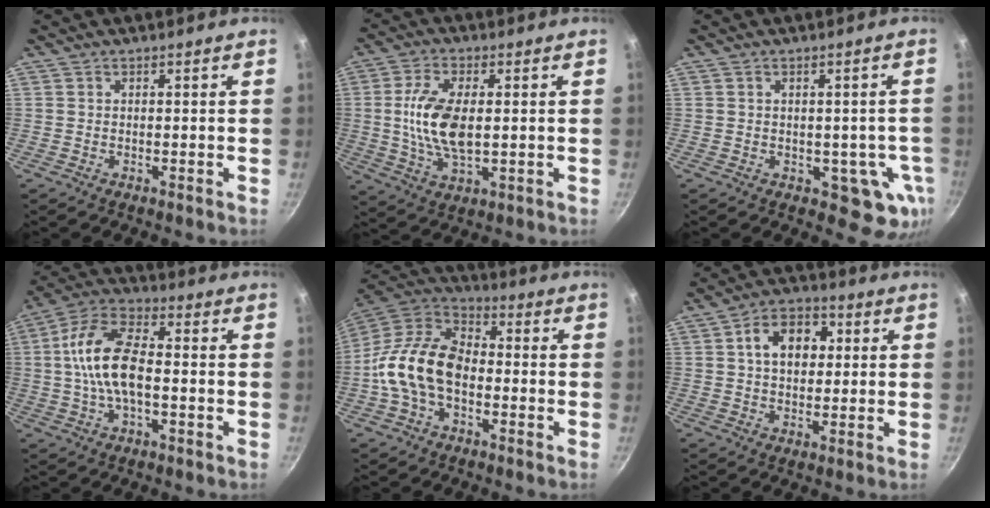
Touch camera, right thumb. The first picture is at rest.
{"total": 11.4, "force": [0.6, 5.6, 9.8], "torque": [-0.192, -0.002, 0.012]}
{"total": 7.3, "force": [-1.5, 4.9, 5.2], "torque": [-0.026, 0.009, -0.012]}
{"total": 13.5, "force": [-0.6, 6.7, 11.7], "torque": [-0.213, 0.036, -0.026]}
{"total": 15.5, "force": [-2.7, 10.1, 11.4], "torque": [-0.178, 0.039, -0.069]}
{"total": 9.9, "force": [1.9, 7.0, 6.8], "torque": [-0.074, 0.012, 0.020]}